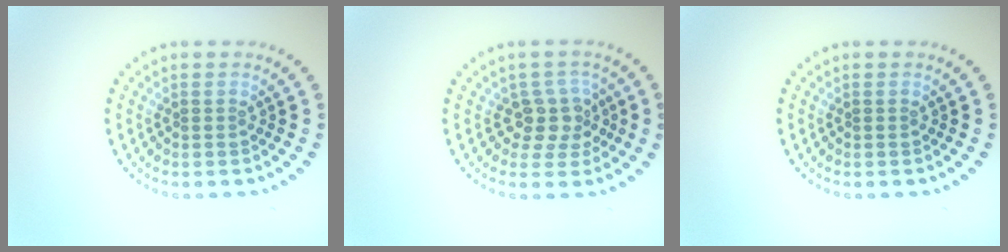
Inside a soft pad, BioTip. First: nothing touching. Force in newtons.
{"total": 2.9, "press": 2.4, "slide": 1.7}
{"total": 0.0}